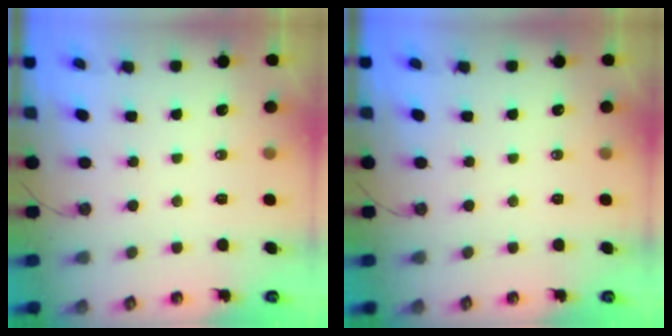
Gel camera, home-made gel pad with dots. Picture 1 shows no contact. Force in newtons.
{"total": 0.0}